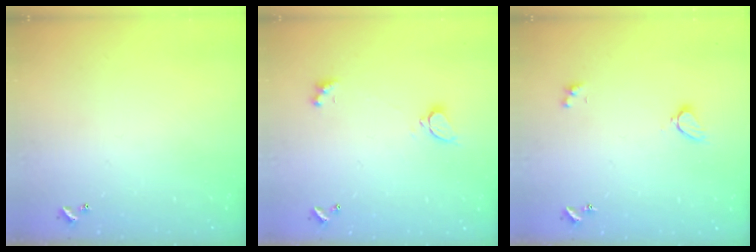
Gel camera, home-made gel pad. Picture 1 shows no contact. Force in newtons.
{"total": 2.3, "press": 2.2, "slide": 0.7}
{"total": 2.2, "press": 2.2, "slide": 0.3}